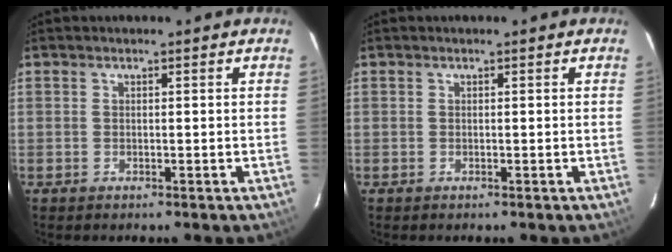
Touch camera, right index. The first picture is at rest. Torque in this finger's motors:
{"motor_torque": [0.00, 0.00, 0.03, 0.01]}